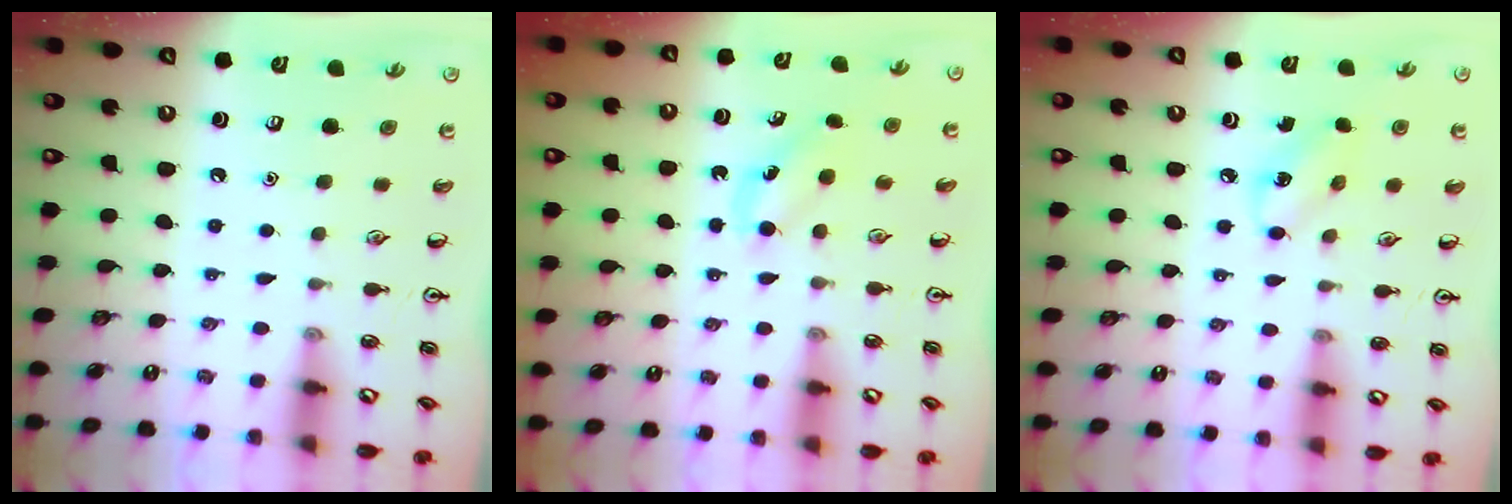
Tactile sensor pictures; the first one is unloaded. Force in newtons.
{"total": 3.5, "press": 3.2, "slide": 1.2}
{"total": 4.4, "press": 4.3, "slide": 0.9}